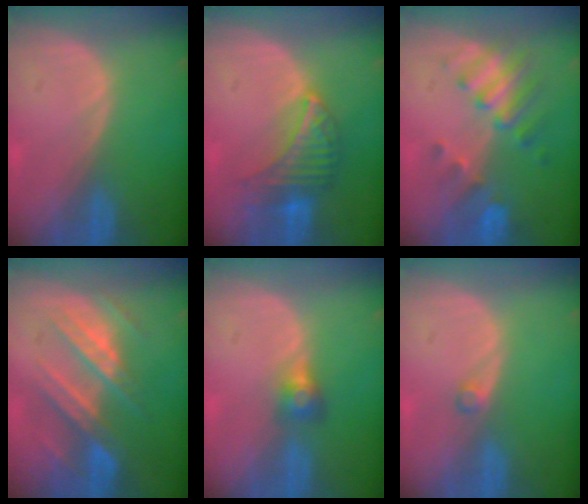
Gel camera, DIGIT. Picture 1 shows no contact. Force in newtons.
{"total": 6.8, "press": 6.6, "slide": 1.4}
{"total": 7.6, "press": 6.7, "slide": 3.6}
{"total": 8.7, "press": 8.0, "slide": 3.3}
{"total": 2.8, "press": 2.6, "slide": 1.0}
{"total": 1.0, "press": 1.0, "slide": 0.2}